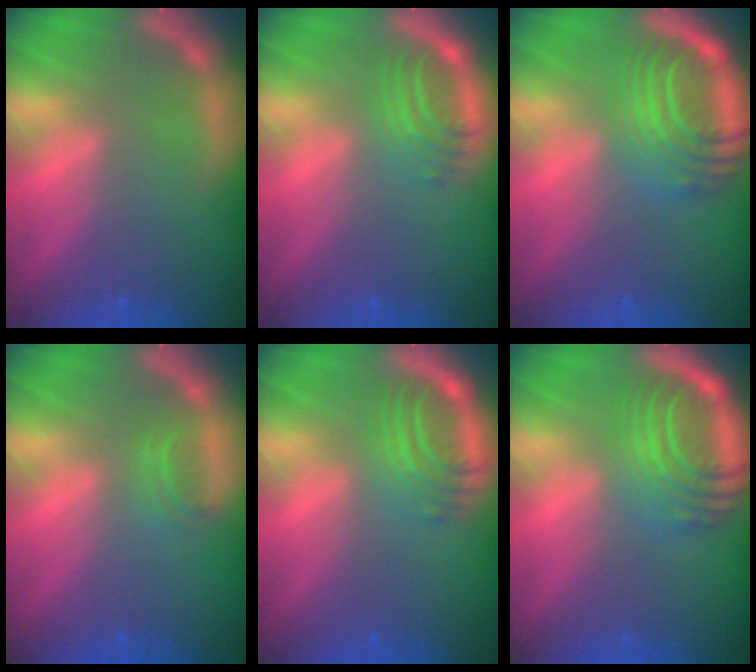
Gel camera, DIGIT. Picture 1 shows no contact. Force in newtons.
{"total": 4.0}
{"total": 9.0}
{"total": 1.4}
{"total": 5.0}
{"total": 8.5}